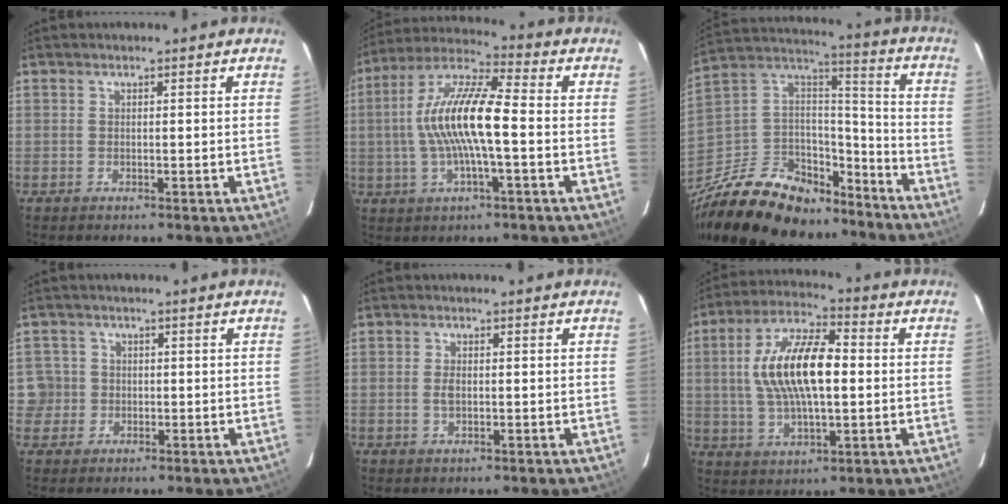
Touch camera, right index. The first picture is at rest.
{"total": 14.0, "force": [-1.0, 3.0, 13.7], "torque": [-0.266, 0.014, -0.026]}
{"total": 27.6, "force": [-19.9, 14.2, 12.8], "torque": [-0.286, 0.042, -0.311]}
{"total": 4.0, "force": [-0.6, 4.0, 0.1], "torque": [0.008, 0.026, -0.007]}
{"total": 2.0, "force": [-0.3, 1.1, 1.6], "torque": [-0.033, 0.001, -0.005]}
{"total": 15.3, "force": [1.1, 6.2, 14.0], "torque": [-0.273, 0.017, 0.019]}